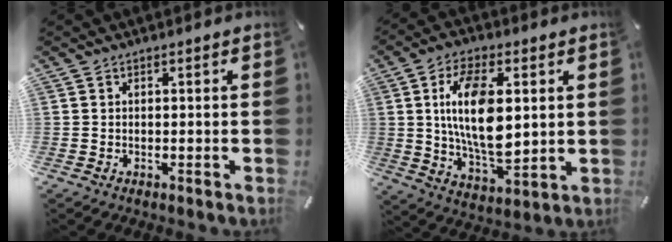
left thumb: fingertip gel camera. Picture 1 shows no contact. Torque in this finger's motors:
{"motor_torque": [2.53, 2.48, 2.23, -0.30, 0.28]}